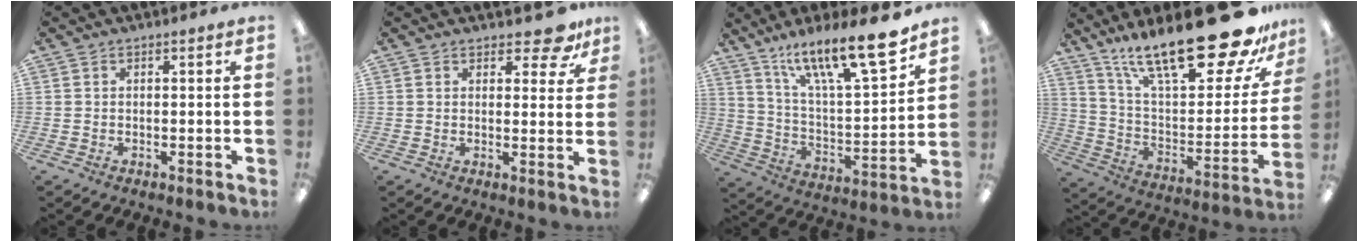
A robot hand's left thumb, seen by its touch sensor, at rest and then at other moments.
{"total": 6.0, "force": [4.6, 2.5, 2.9], "torque": [-0.029, -0.024, 0.077]}
{"total": 20.3, "force": [15.4, 4.7, 12.4], "torque": [-0.199, -0.103, 0.252]}
{"total": 28.9, "force": [20.0, 8.3, 19.2], "torque": [-0.291, -0.135, 0.335]}